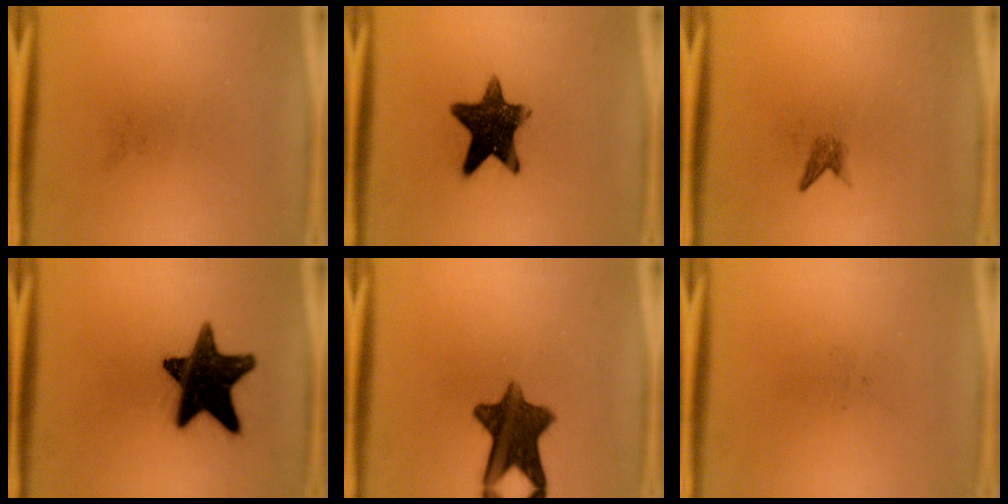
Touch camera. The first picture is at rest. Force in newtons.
{"total": 13.1}
{"total": 1.3}
{"total": 17.6}
{"total": 10.8}
{"total": 0.0}